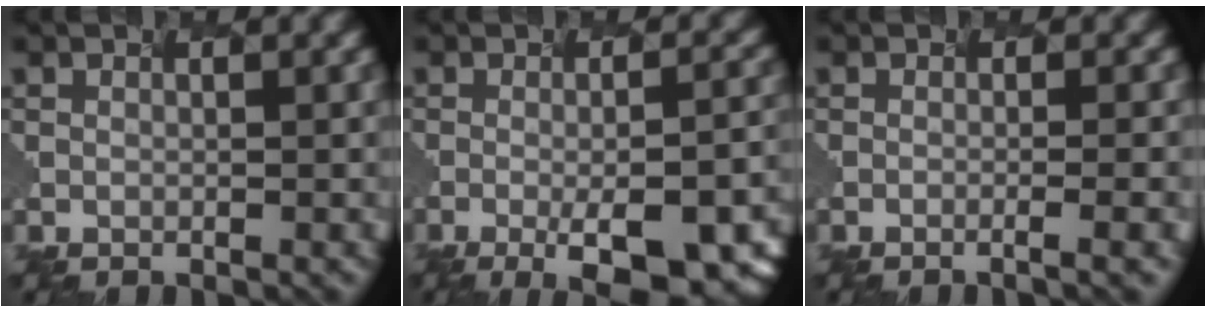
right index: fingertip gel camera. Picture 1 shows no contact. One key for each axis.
{"total": 11.0, "fx": -4.6, "fy": 3.8, "fz": 9.3, "tx": -0.100, "ty": -0.011, "tz": -0.033}
{"total": 3.0, "fx": -1.0, "fy": 0.8, "fz": 2.7, "tx": -0.017, "ty": 0.004, "tz": -0.012}